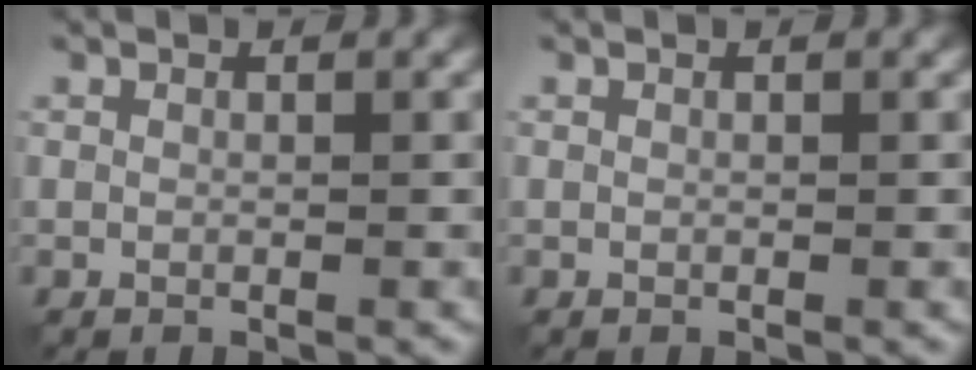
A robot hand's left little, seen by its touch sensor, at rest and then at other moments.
{"total": 0.0}